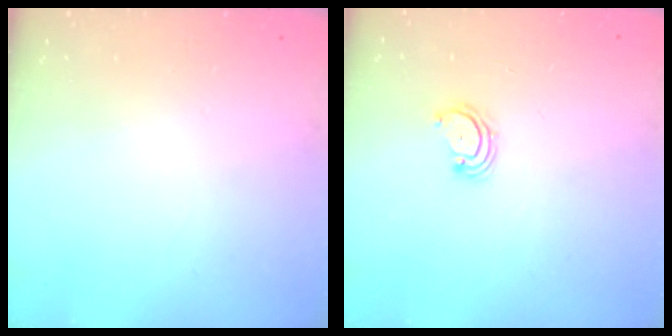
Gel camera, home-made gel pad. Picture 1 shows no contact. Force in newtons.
{"total": 3.1, "press": 3.0, "slide": 0.4}